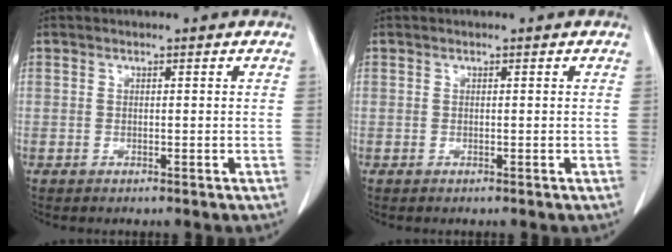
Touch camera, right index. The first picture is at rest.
{"total": 0.0}